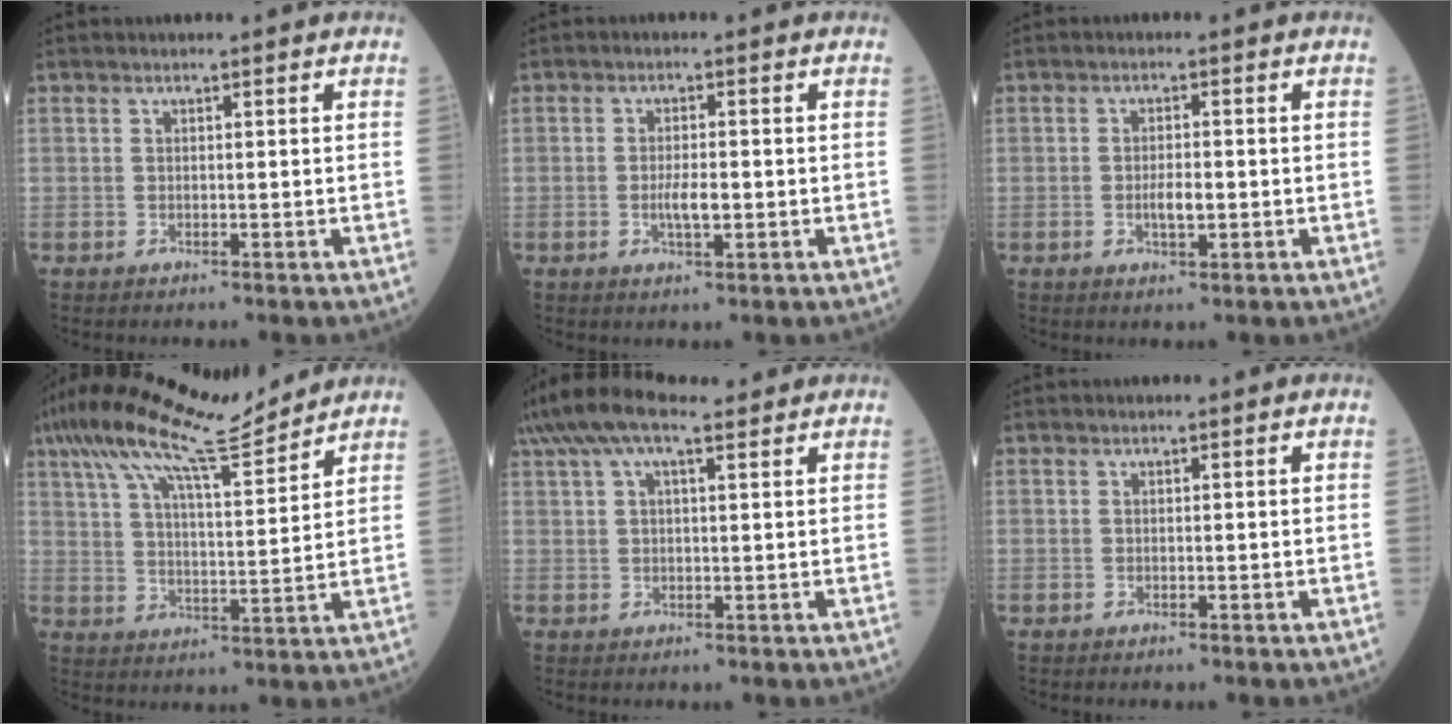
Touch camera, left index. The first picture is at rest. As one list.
[{"total": 3.1, "force": [-1.3, 0.8, 2.8], "torque": [-0.056, -0.006, -0.022]}, {"total": 2.9, "force": [-1.2, 0.9, 2.4], "torque": [-0.048, -0.005, -0.021]}, {"total": 14.6, "force": [12.4, 1.2, 7.7], "torque": [-0.149, 0.015, 0.203]}, {"total": 10.7, "force": [7.4, 3.6, 6.8], "torque": [-0.140, 0.055, 0.133]}, {"total": 0.0}]